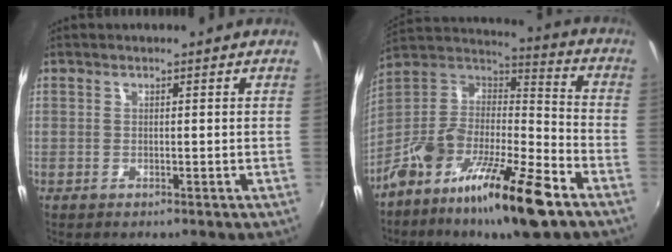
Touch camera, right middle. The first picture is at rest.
{"total": 21.3, "force": [-12.8, 5.5, 16.1], "torque": [-0.289, -0.014, -0.233]}